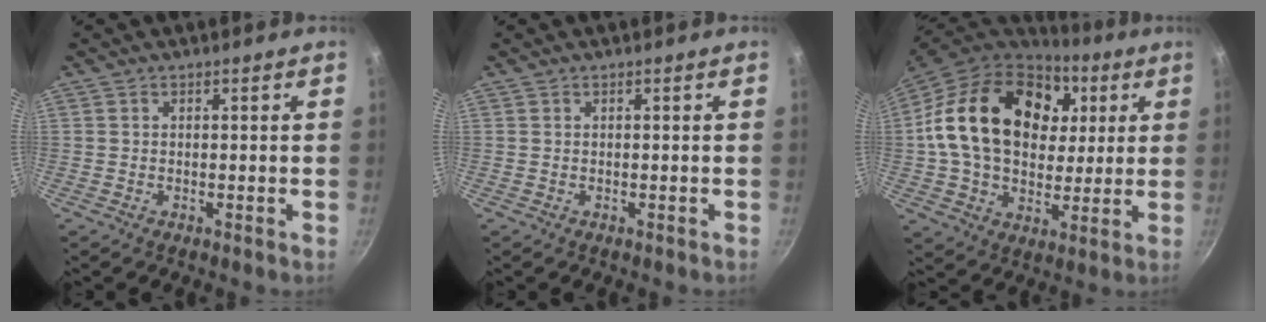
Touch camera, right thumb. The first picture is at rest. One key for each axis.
{"total": 0.0}
{"total": 25.5, "fx": 6.1, "fy": 18.3, "fz": 16.8, "tx": -0.277, "ty": 0.006, "tz": 0.102}